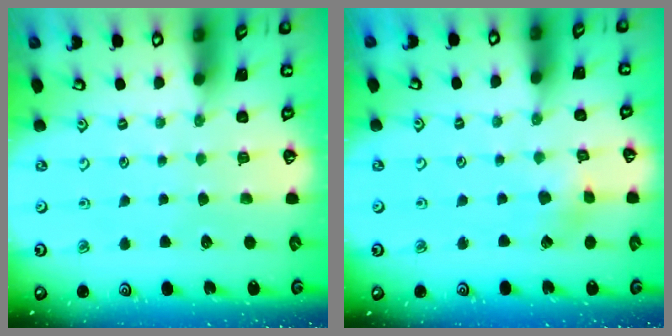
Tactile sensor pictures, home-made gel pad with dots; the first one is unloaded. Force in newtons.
{"total": 4.5, "press": 4.5, "slide": 0.4}